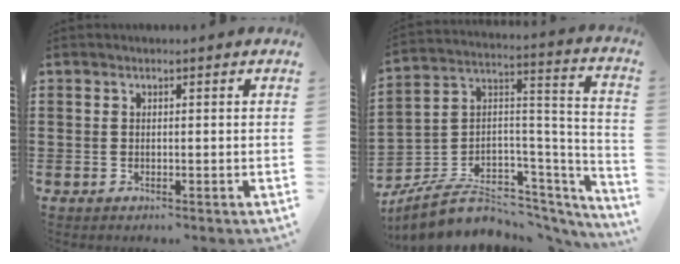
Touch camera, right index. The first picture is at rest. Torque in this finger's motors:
{"motor_torque": [-1.05, -1.08, -1.05, -0.11]}